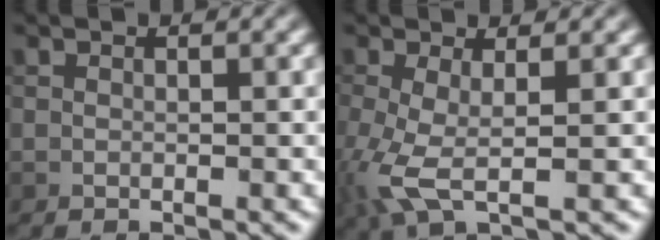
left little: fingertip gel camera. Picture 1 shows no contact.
{"total": 4.3, "force": [-0.8, 1.4, 4.0], "torque": [-0.108, -0.011, -0.018]}